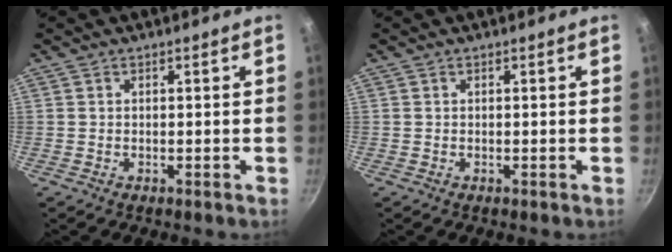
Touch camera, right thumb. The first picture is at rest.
{"total": 0.0}